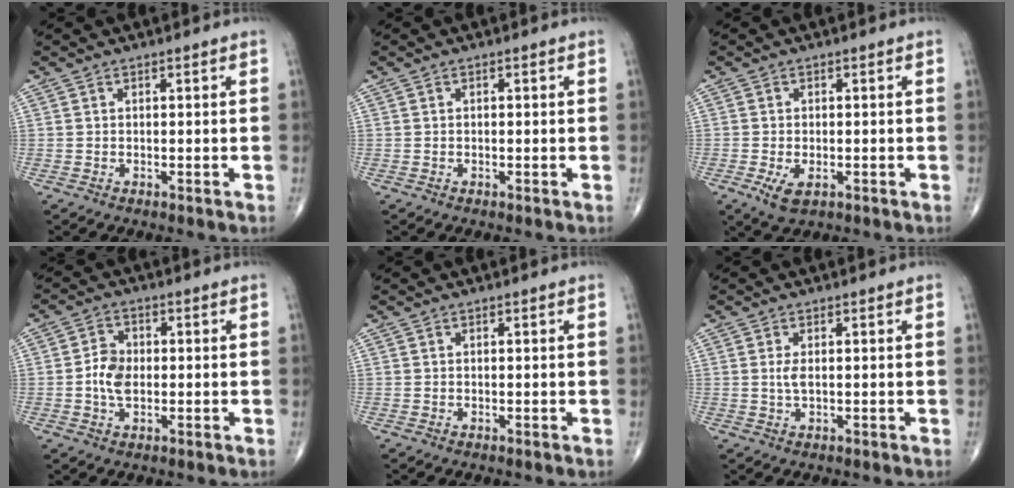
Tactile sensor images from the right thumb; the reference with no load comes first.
{"total": 0.0}
{"total": 3.9, "force": [-1.4, 2.0, 3.0], "torque": [-0.058, -0.005, -0.019]}
{"total": 5.0, "force": [-0.4, 3.4, 3.6], "torque": [-0.064, 0.008, -0.011]}
{"total": 0.0}
{"total": 1.8, "force": [0.3, 0.6, 1.7], "torque": [-0.040, -0.002, 0.009]}